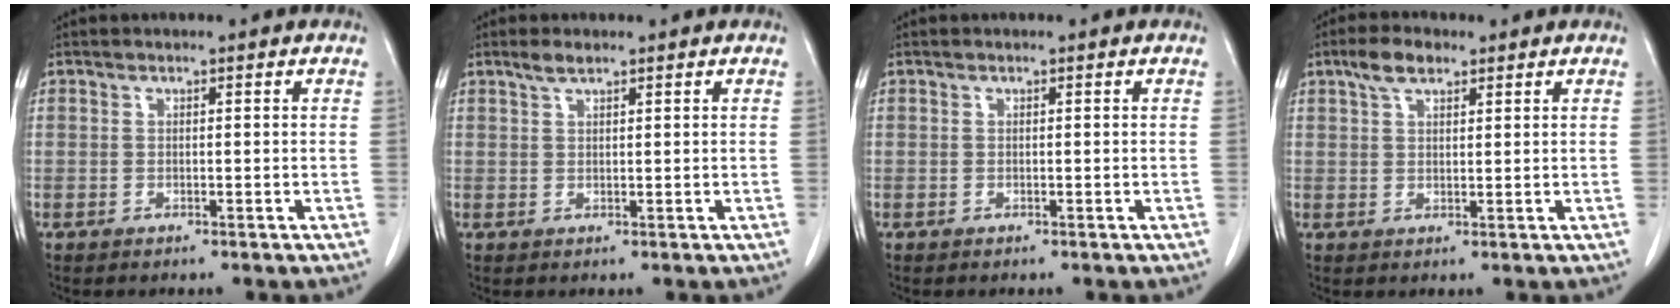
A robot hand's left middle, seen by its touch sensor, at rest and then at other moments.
{"total": 1.7, "force": [1.4, 0.3, 1.0], "torque": [-0.024, 0.003, 0.029]}
{"total": 0.0}
{"total": 4.1, "force": [2.7, 1.7, 2.6], "torque": [-0.057, 0.010, 0.053]}